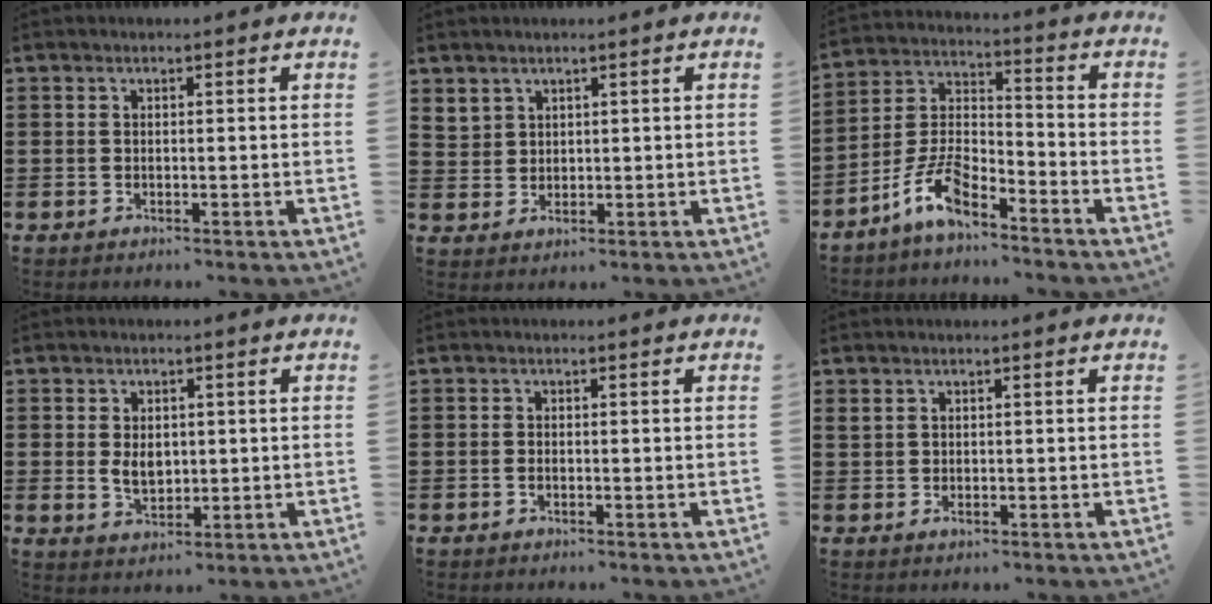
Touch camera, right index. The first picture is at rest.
{"total": 2.6, "force": [2.0, 1.6, 0.1], "torque": [-0.009, 0.007, 0.041]}
{"total": 8.3, "force": [-6.3, 2.7, 4.7], "torque": [-0.123, -0.002, -0.128]}
{"total": 3.5, "force": [0.3, 2.6, 2.4], "torque": [-0.036, 0.003, 0.000]}
{"total": 0.5, "force": [-0.2, 0.3, 0.4], "torque": [-0.009, -0.003, -0.003]}
{"total": 1.1, "force": [0.6, 0.7, 0.6], "torque": [-0.014, 0.004, 0.011]}